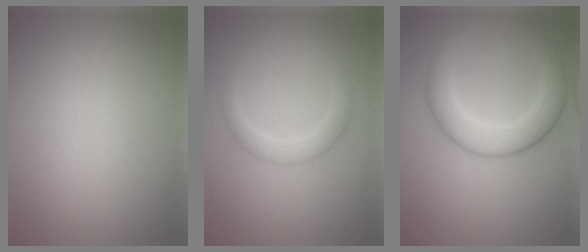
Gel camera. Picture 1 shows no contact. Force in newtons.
{"total": 2.2, "press": 2.2, "slide": 0.0}
{"total": 5.2, "press": 5.2, "slide": 0.1}